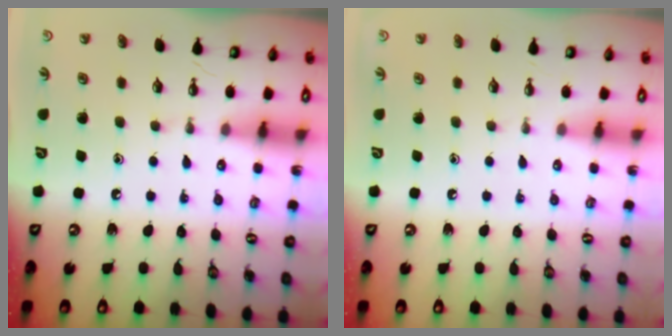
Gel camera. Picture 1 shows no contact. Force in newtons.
{"total": 0.0}